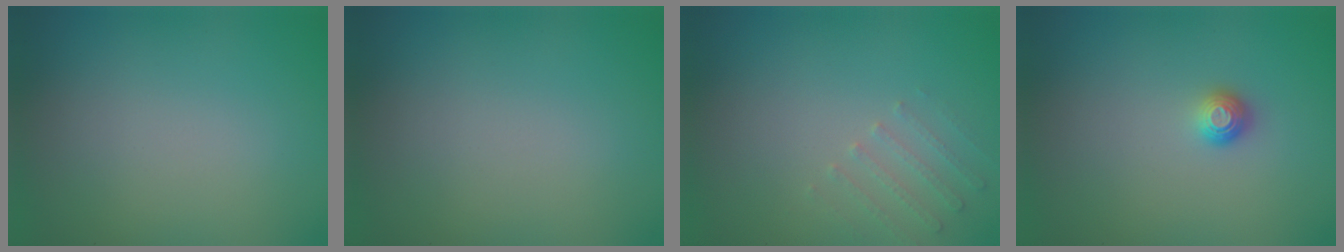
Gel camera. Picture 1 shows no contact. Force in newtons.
{"total": 0.0}
{"total": 1.6, "press": 1.6, "slide": 0.4}
{"total": 1.1, "press": 1.0, "slide": 0.4}